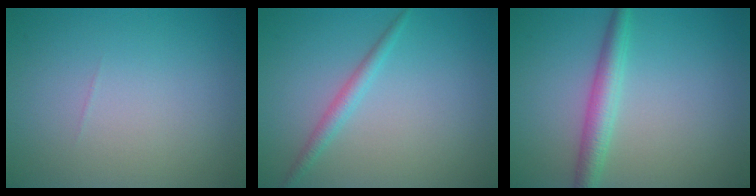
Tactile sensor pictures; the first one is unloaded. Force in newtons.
{"total": 1.7, "press": 1.7, "slide": 0.1}
{"total": 3.0, "press": 3.0, "slide": 0.1}